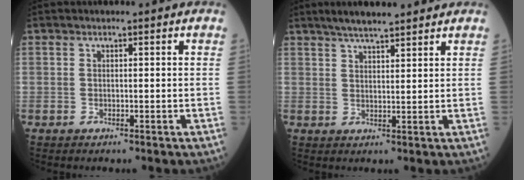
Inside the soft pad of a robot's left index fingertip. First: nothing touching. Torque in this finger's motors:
{"motor_torque": [0.00, 0.00, 0.04, 0.02]}